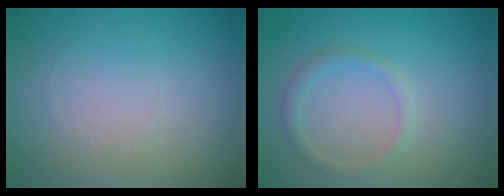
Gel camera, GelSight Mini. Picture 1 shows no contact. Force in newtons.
{"total": 1.4, "press": 1.4, "slide": 0.1}